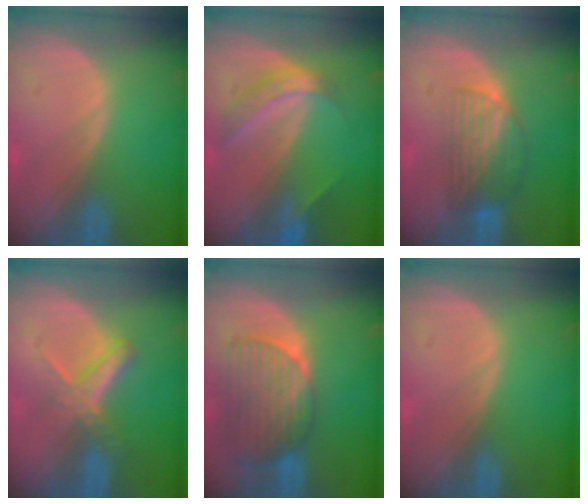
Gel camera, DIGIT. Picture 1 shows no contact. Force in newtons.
{"total": 6.0, "press": 5.0, "slide": 3.4}
{"total": 6.6, "press": 5.8, "slide": 3.0}
{"total": 5.6, "press": 5.1, "slide": 2.2}
{"total": 9.1, "press": 8.4, "slide": 3.5}
{"total": 0.0}